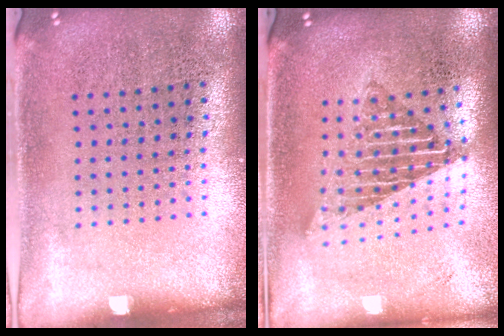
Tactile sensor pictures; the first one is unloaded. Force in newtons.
{"total": 1.7, "press": 1.4, "slide": 0.9}